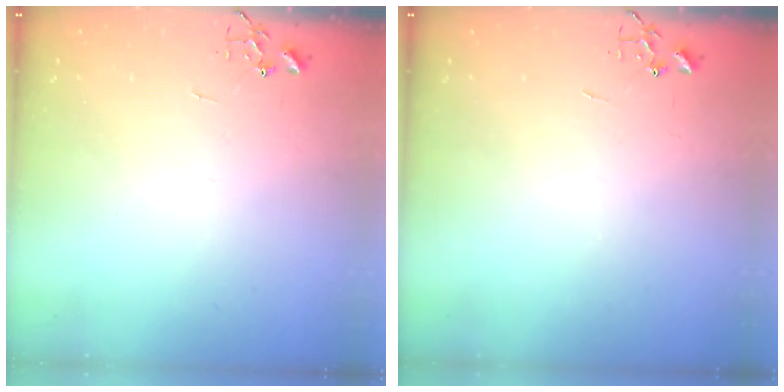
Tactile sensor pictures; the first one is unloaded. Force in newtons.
{"total": 0.0}